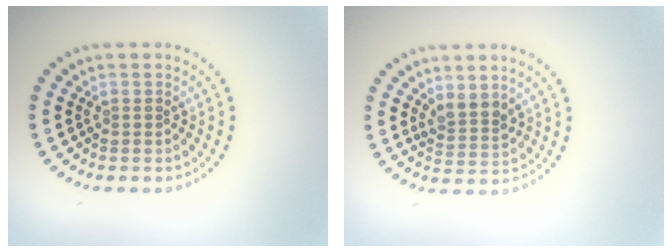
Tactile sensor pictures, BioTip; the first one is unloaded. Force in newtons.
{"total": 2.2, "press": 1.9, "slide": 1.1}